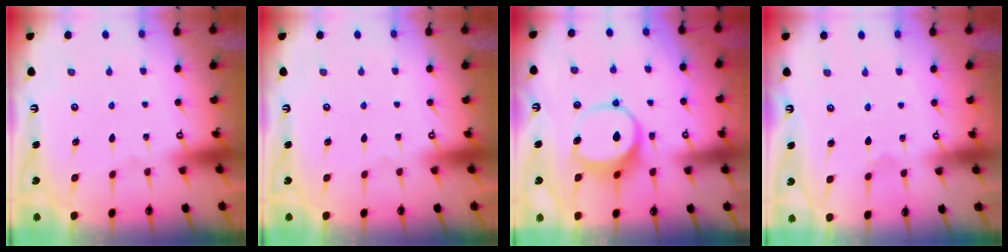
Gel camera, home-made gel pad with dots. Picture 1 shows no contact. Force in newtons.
{"total": 0.0}
{"total": 8.7, "press": 8.6, "slide": 1.4}
{"total": 1.2, "press": 1.2, "slide": 0.1}